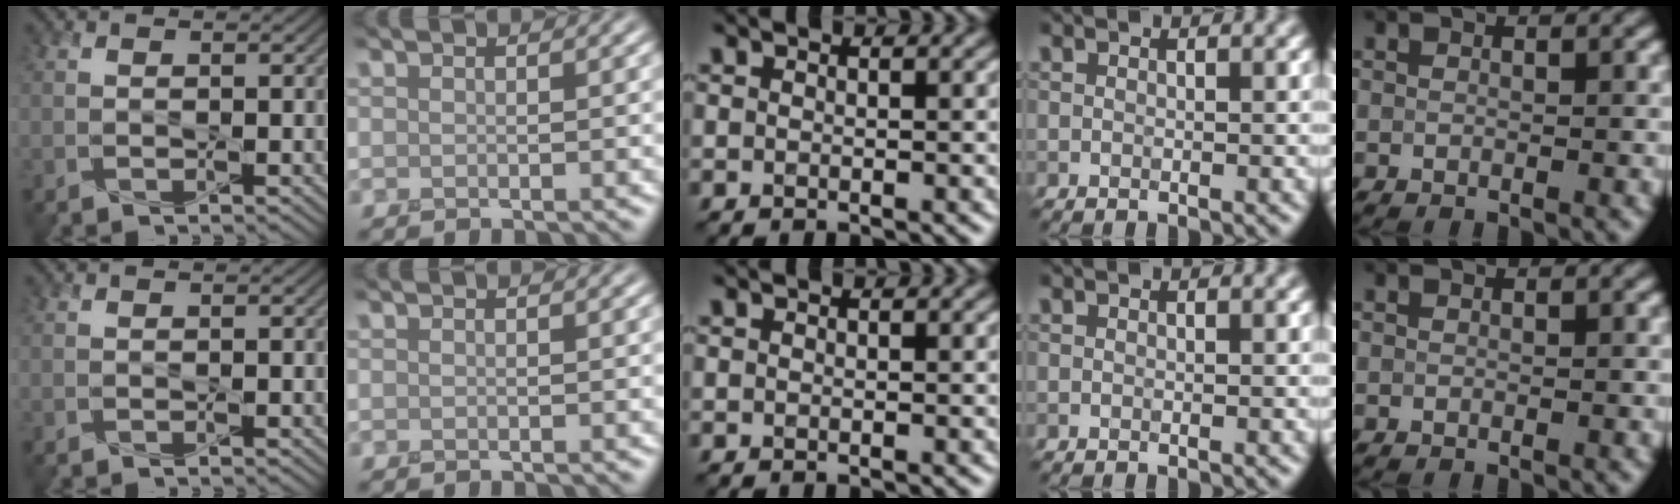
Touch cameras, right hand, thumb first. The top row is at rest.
{}